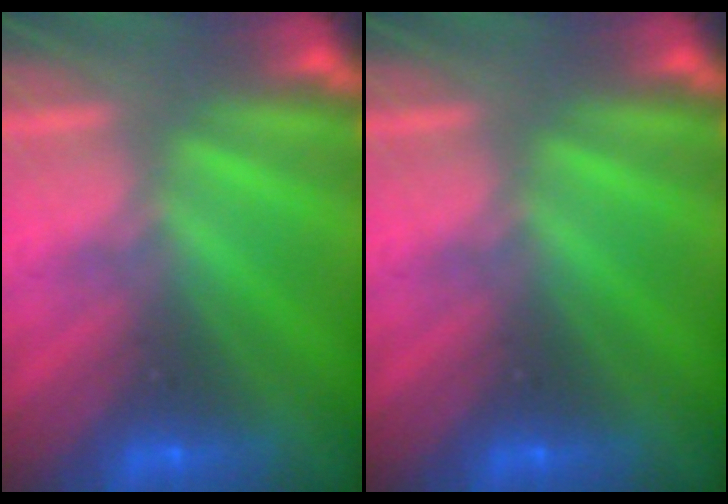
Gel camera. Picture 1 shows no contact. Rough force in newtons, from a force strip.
{"total": 0.0}